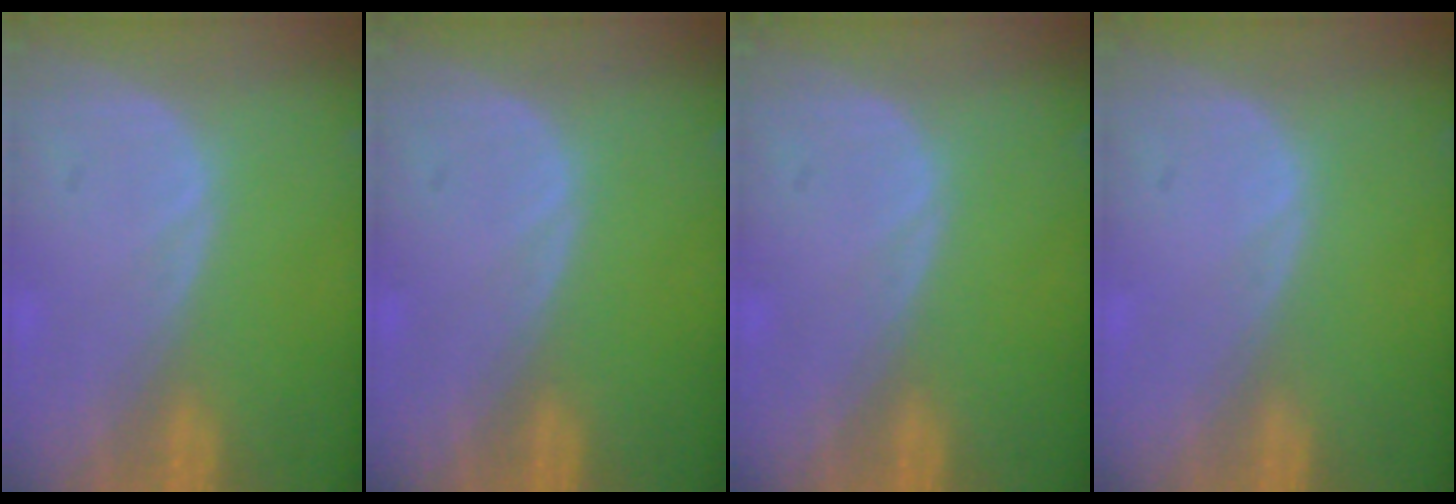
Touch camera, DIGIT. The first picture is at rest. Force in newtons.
{"total": 0.0}
{"total": 0.0}
{"total": 0.0}